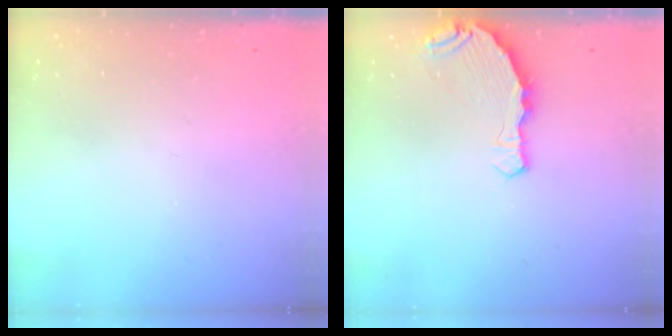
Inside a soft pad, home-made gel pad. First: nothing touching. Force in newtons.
{"total": 8.0, "press": 6.5, "slide": 4.6}